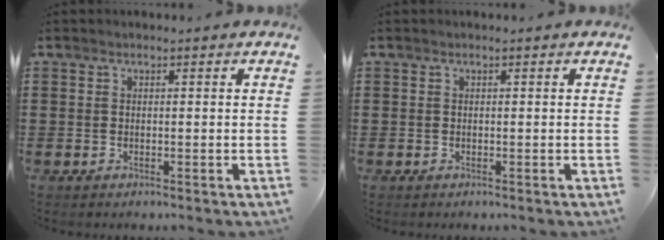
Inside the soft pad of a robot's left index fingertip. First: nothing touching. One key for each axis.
{"total": 0.0}